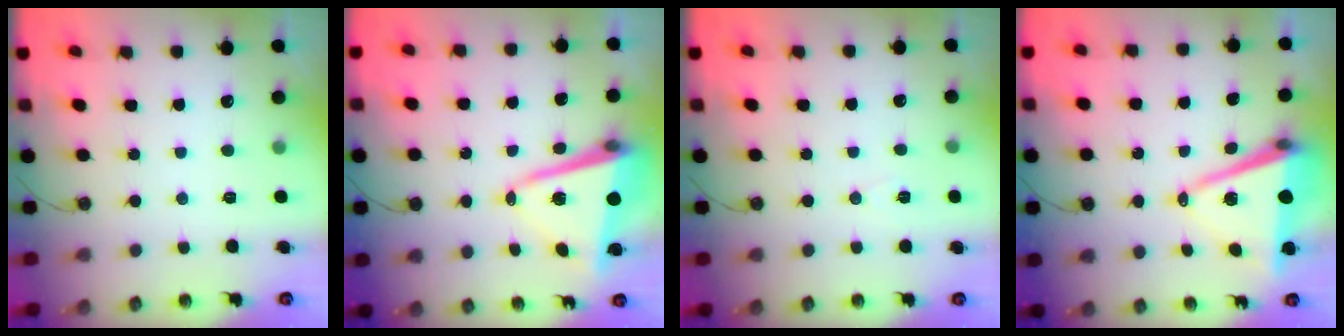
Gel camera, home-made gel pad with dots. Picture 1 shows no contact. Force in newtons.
{"total": 11.8, "press": 11.7, "slide": 1.0}
{"total": 5.6, "press": 3.3, "slide": 4.6}
{"total": 10.7, "press": 9.9, "slide": 4.1}